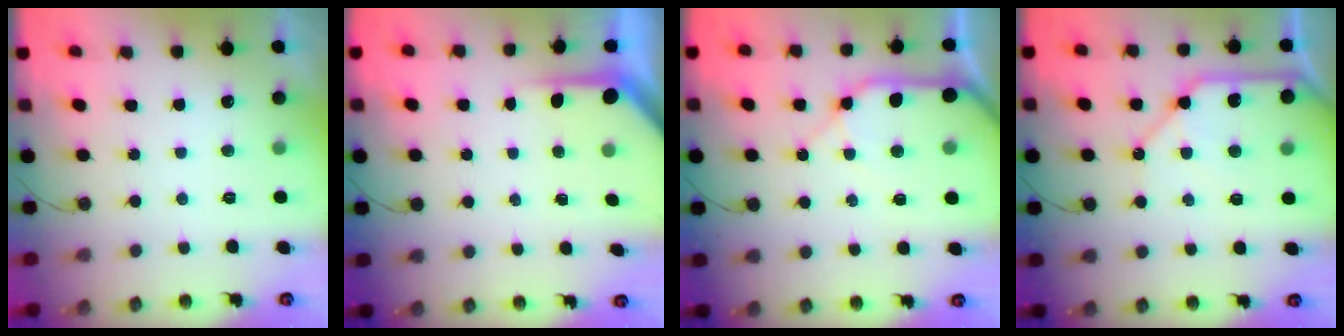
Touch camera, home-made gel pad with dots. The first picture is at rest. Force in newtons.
{"total": 3.6, "press": 3.6, "slide": 0.4}
{"total": 12.4, "press": 12.3, "slide": 1.9}
{"total": 11.8, "press": 11.7, "slide": 1.4}